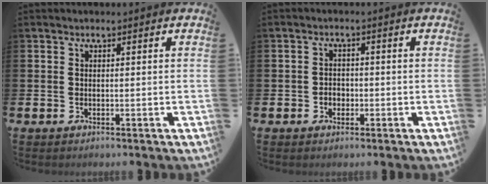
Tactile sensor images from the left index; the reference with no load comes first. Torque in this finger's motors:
{"motor_torque": [0.24, 0.16, 0.00, 0.05]}